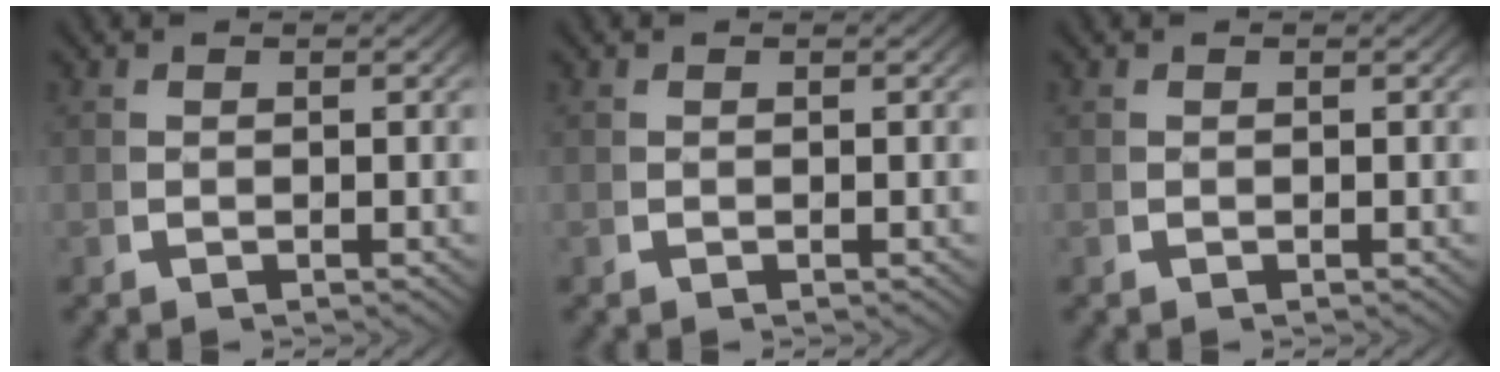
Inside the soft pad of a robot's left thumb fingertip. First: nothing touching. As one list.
[{"total": 0.0}, {"total": 0.0}]